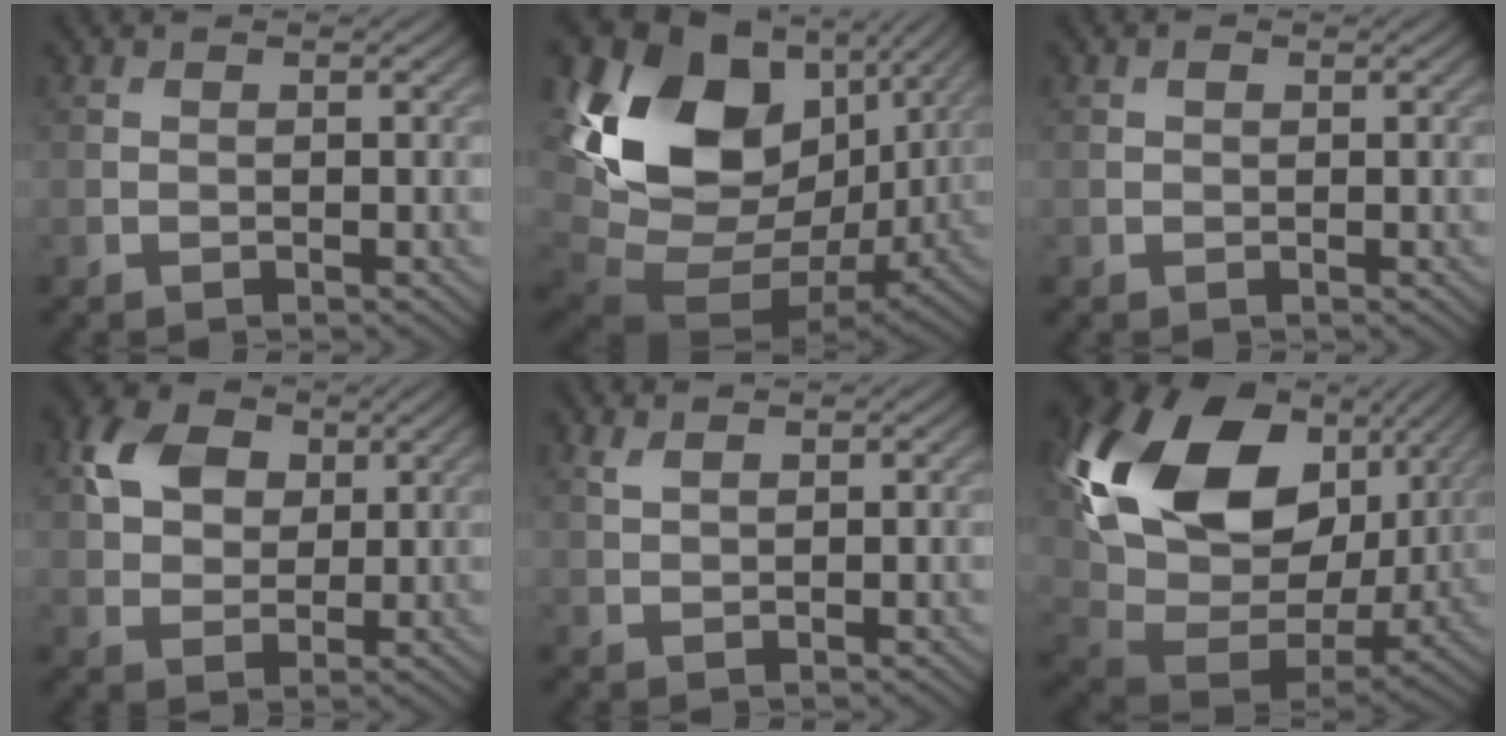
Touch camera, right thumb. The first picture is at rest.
{"total": 18.9, "force": [4.3, 13.5, 12.4], "torque": [-0.281, -0.021, 0.098]}
{"total": 0.6, "force": [0.2, 0.4, 0.3], "torque": [-0.005, -0.001, 0.002]}
{"total": 7.0, "force": [2.6, 5.3, 3.9], "torque": [-0.093, 0.008, 0.040]}
{"total": 1.4, "force": [1.0, 0.5, 0.8], "torque": [-0.024, 0.001, 0.025]}
{"total": 20.6, "force": [7.1, 14.1, 13.2], "torque": [-0.307, 0.008, 0.147]}